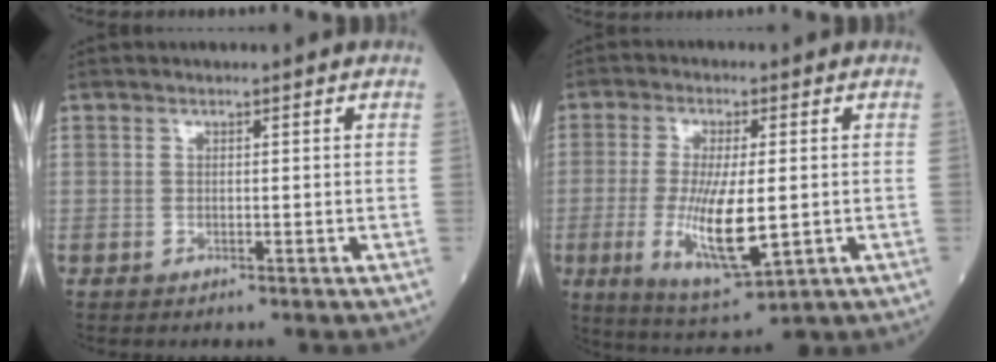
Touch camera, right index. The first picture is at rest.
{"total": 11.2, "force": [-2.0, 2.1, 10.8], "torque": [-0.211, -0.028, -0.026]}